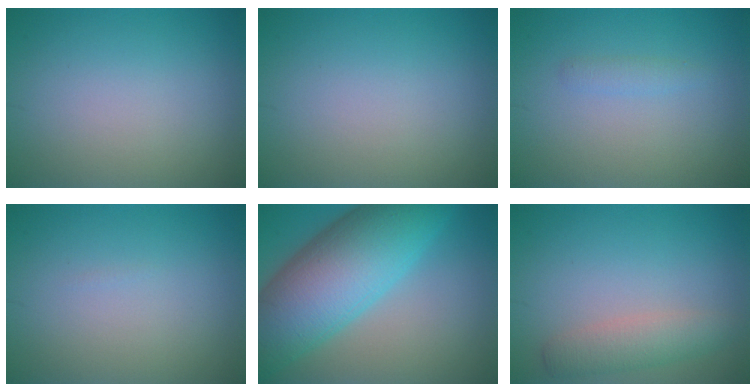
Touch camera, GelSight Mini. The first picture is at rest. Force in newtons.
{"total": 0.0}
{"total": 0.9, "press": 0.9, "slide": 0.0}
{"total": 0.0}
{"total": 12.5, "press": 12.5, "slide": 0.3}
{"total": 2.7, "press": 2.7, "slide": 0.1}